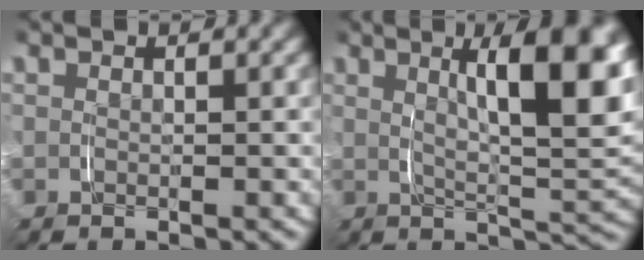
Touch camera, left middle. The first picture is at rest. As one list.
[{"total": 8.7, "force": [3.0, 1.9, 7.9], "torque": [-0.086, 0.010, 0.046]}]